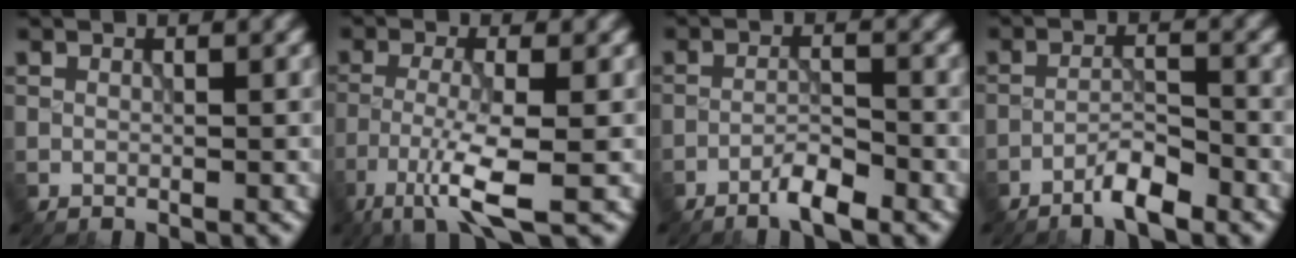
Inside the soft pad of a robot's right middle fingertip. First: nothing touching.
{"total": 5.5, "force": [-3.0, 0.8, 4.6], "torque": [-0.094, -0.006, -0.066]}
{"total": 2.7, "force": [-2.0, 0.4, 1.7], "torque": [-0.031, 0.006, -0.041]}
{"total": 3.0, "force": [-2.4, 0.5, 1.9], "torque": [-0.032, 0.008, -0.047]}